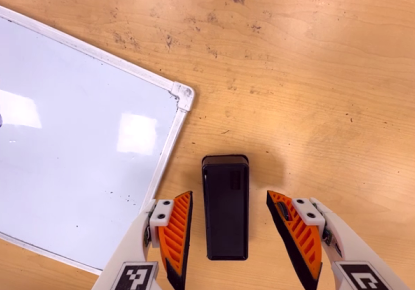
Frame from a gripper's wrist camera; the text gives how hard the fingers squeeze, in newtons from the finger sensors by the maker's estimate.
{"total": 0.0}